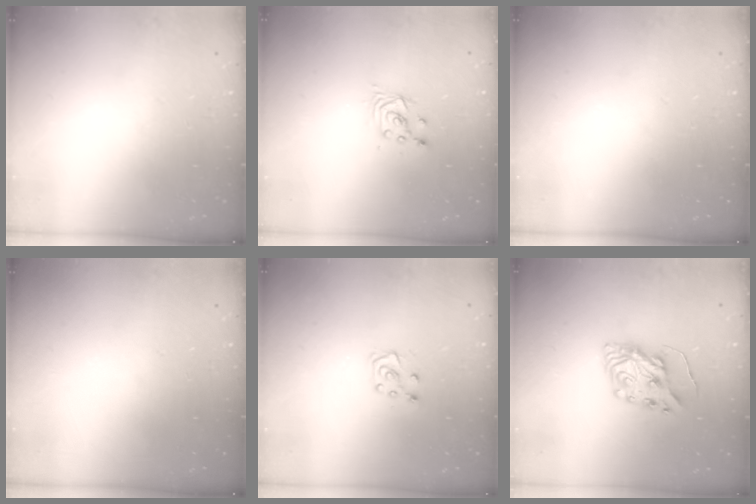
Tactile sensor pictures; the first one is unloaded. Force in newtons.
{"total": 2.6, "press": 2.6, "slide": 0.1}
{"total": 0.0}
{"total": 0.0}
{"total": 5.8, "press": 5.8, "slide": 0.8}
{"total": 8.8, "press": 8.8, "slide": 1.0}